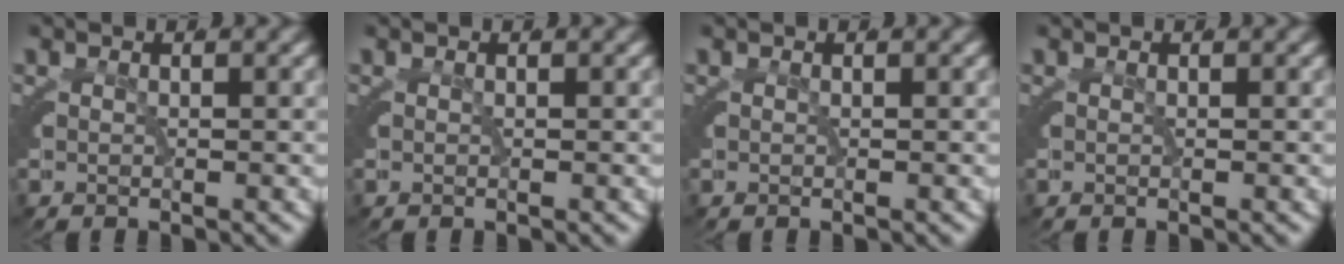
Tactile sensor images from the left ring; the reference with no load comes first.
{"total": 0.0}
{"total": 0.0}
{"total": 0.0}